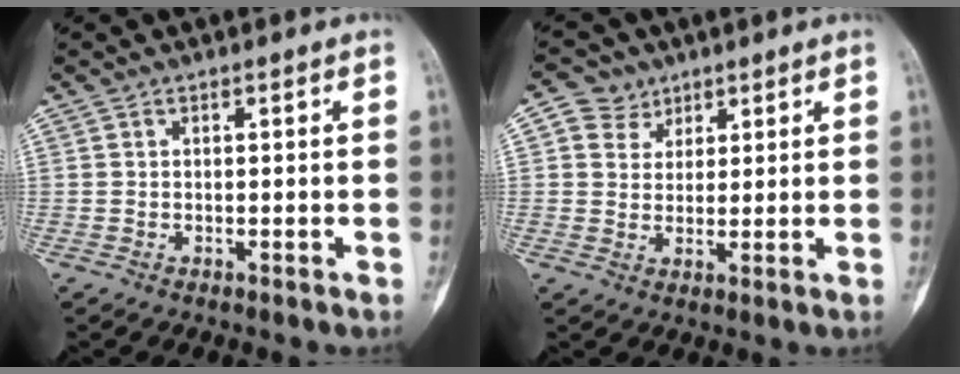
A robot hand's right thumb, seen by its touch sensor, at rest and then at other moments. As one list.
[{"total": 5.1, "force": [2.6, 4.4, 0.8], "torque": [0.007, -0.009, 0.042]}]